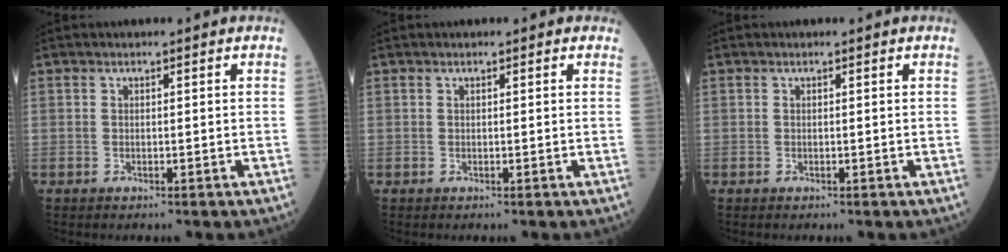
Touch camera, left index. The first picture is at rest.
{"total": 0.0}
{"total": 0.0}